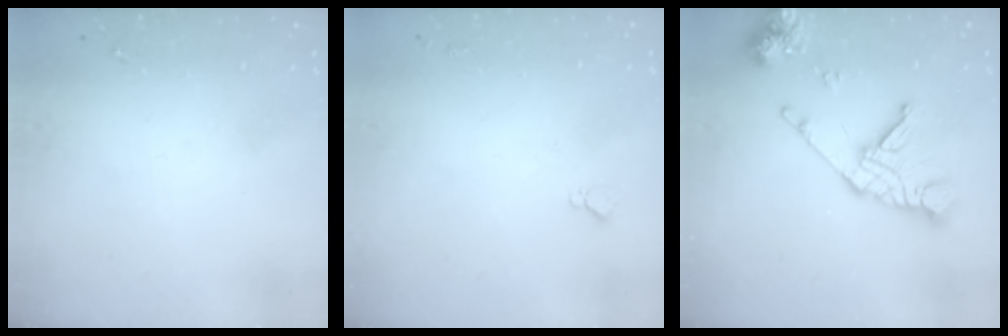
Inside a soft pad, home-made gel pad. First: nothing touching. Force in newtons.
{"total": 4.4, "press": 4.3, "slide": 0.6}
{"total": 16.6, "press": 16.5, "slide": 2.0}